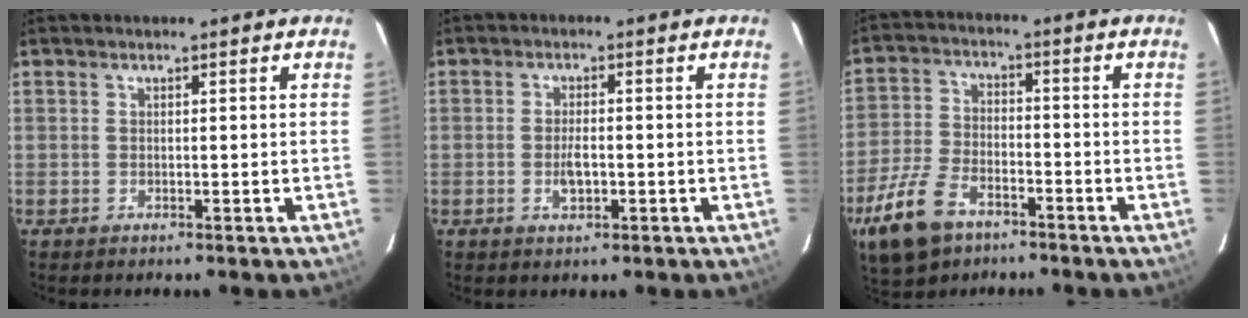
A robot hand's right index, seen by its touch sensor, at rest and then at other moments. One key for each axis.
{"total": 3.5, "fx": -1.0, "fy": 1.5, "fz": 3.0, "tx": -0.059, "ty": -0.001, "tz": -0.015}
{"total": 12.8, "fx": -7.9, "fy": 7.0, "fz": 7.3, "tx": -0.182, "ty": -0.009, "tz": -0.147}